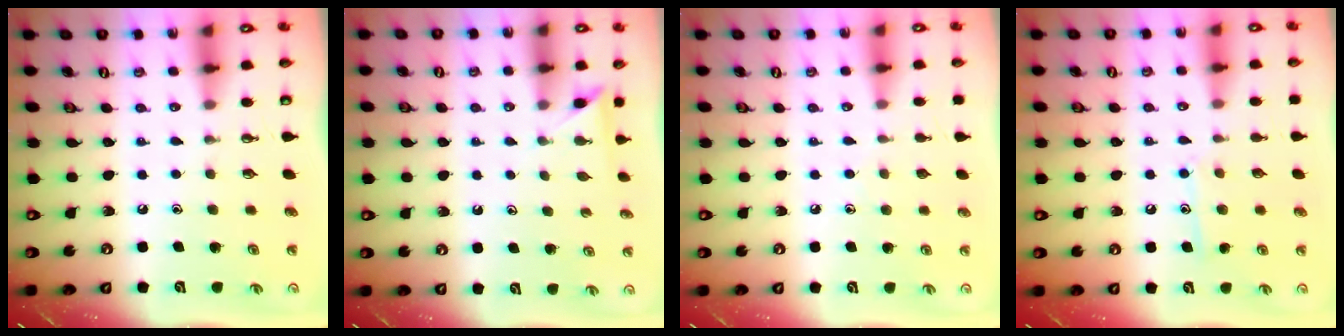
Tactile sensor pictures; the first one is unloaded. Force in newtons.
{"total": 2.3, "press": 2.3, "slide": 0.2}
{"total": 4.2, "press": 4.2, "slide": 0.5}
{"total": 8.3, "press": 8.2, "slide": 0.6}